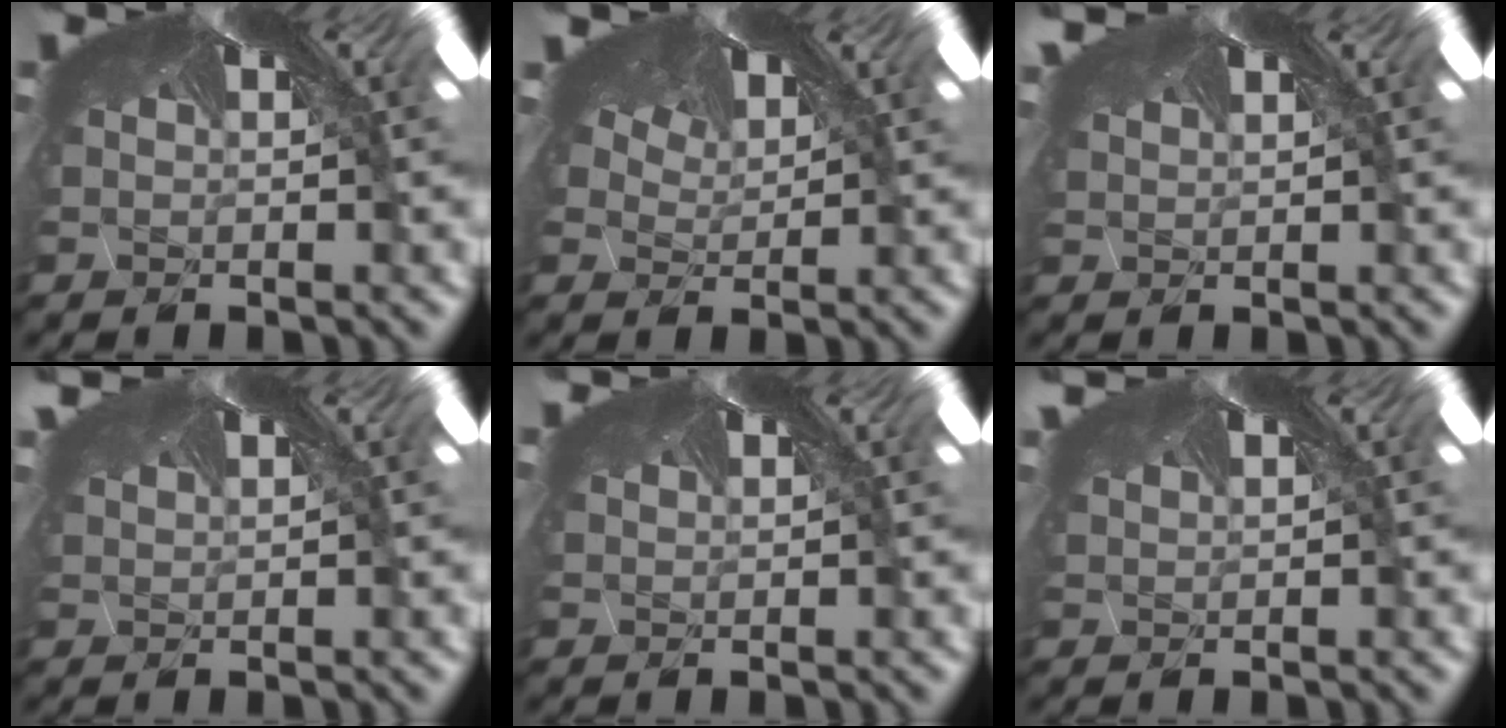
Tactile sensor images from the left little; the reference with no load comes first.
{"total": 3.1, "force": [0.4, 2.2, 2.1], "torque": [-0.049, 0.008, 0.023]}
{"total": 1.1, "force": [1.0, 0.5, 0.0], "torque": [-0.022, 0.003, 0.017]}
{"total": 1.1, "force": [1.0, 0.5, 0.0], "torque": [-0.022, 0.003, 0.018]}
{"total": 1.1, "force": [0.4, 0.9, 0.5], "torque": [-0.021, 0.005, 0.006]}
{"total": 0.9, "force": [0.8, 0.3, -0.1], "torque": [-0.015, 0.001, 0.014]}